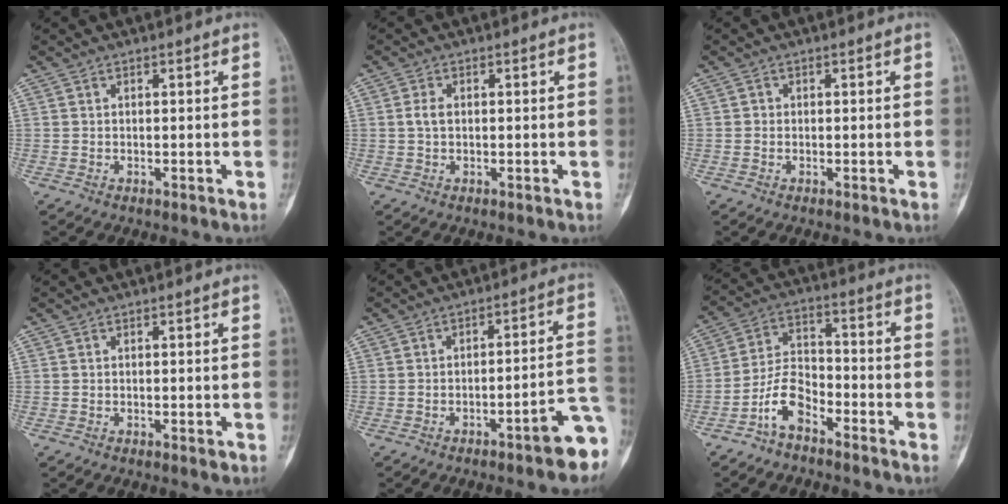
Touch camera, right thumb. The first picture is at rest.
{"total": 2.1, "force": [0.2, 1.3, 1.6], "torque": [-0.035, 0.004, 0.003]}
{"total": 0.6, "force": [0.0, 0.6, 0.1], "torque": [0.001, 0.003, -0.003]}
{"total": 0.6, "force": [-0.2, 0.3, 0.5], "torque": [-0.004, -0.001, -0.002]}
{"total": 9.2, "force": [-4.6, 1.6, 7.8], "torque": [-0.080, 0.038, -0.057]}
{"total": 7.9, "force": [-5.1, 4.0, 4.6], "torque": [-0.088, 0.050, -0.106]}